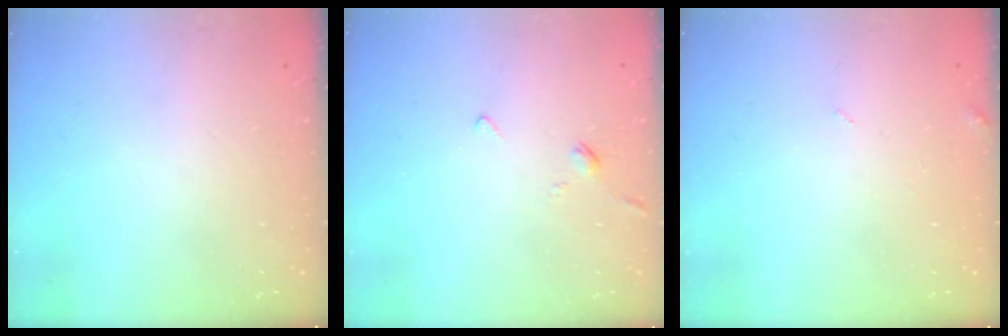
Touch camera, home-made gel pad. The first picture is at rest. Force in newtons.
{"total": 2.1, "press": 2.0, "slide": 0.6}
{"total": 3.2, "press": 3.2, "slide": 0.4}